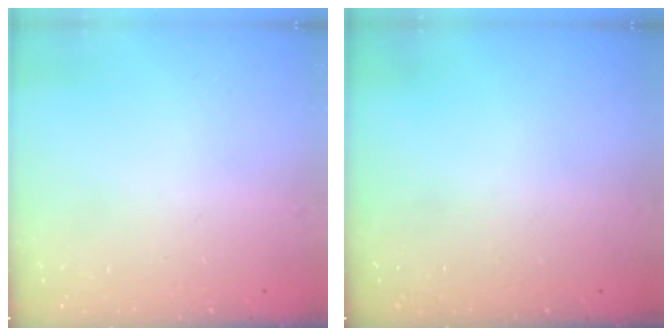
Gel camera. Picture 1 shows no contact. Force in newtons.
{"total": 0.0}